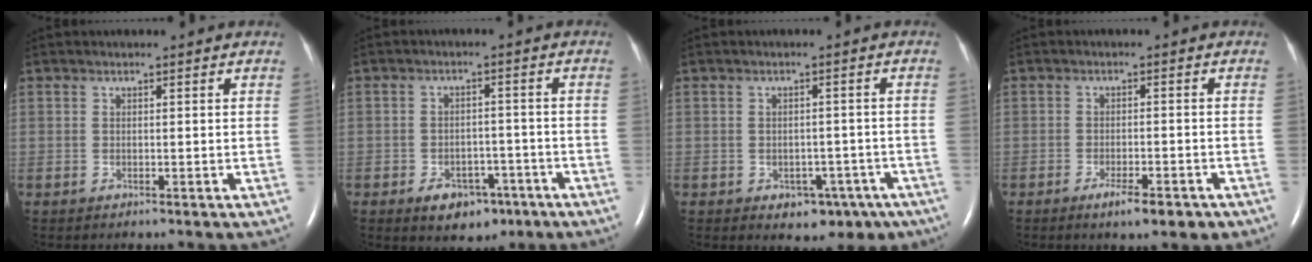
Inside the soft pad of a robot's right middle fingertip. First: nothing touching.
{"total": 6.4, "force": [-3.8, 4.0, 3.4], "torque": [-0.049, 0.008, -0.046]}
{"total": 6.7, "force": [-4.0, 4.5, 3.1], "torque": [-0.023, 0.017, -0.045]}
{"total": 5.0, "force": [-3.3, 1.1, 3.6], "torque": [-0.055, -0.004, -0.043]}